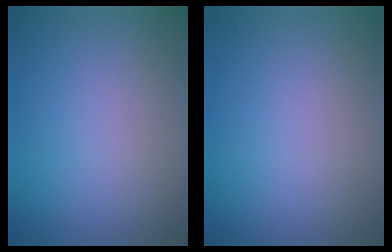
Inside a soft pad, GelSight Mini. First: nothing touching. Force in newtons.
{"total": 0.0}